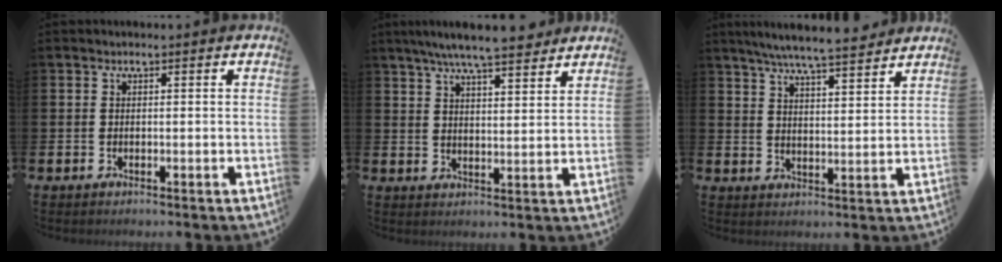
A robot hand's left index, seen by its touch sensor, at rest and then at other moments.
{"total": 7.4, "force": [6.8, 0.7, 2.9], "torque": [-0.065, -0.028, 0.120]}
{"total": 6.7, "force": [6.3, 0.1, 2.1], "torque": [-0.058, -0.034, 0.111]}